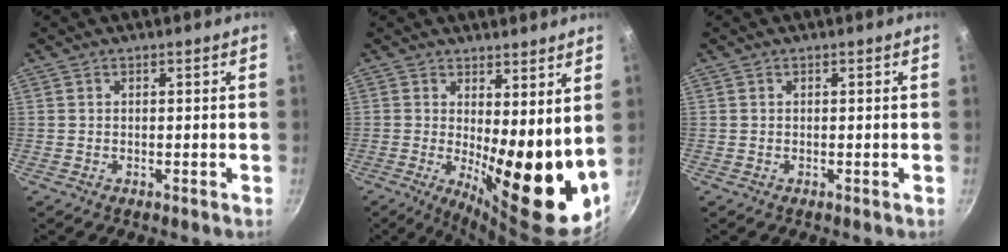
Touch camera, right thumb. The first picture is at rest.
{"total": 15.3, "force": [1.6, 5.3, 14.3], "torque": [-0.170, -0.032, 0.033]}
{"total": 0.0}